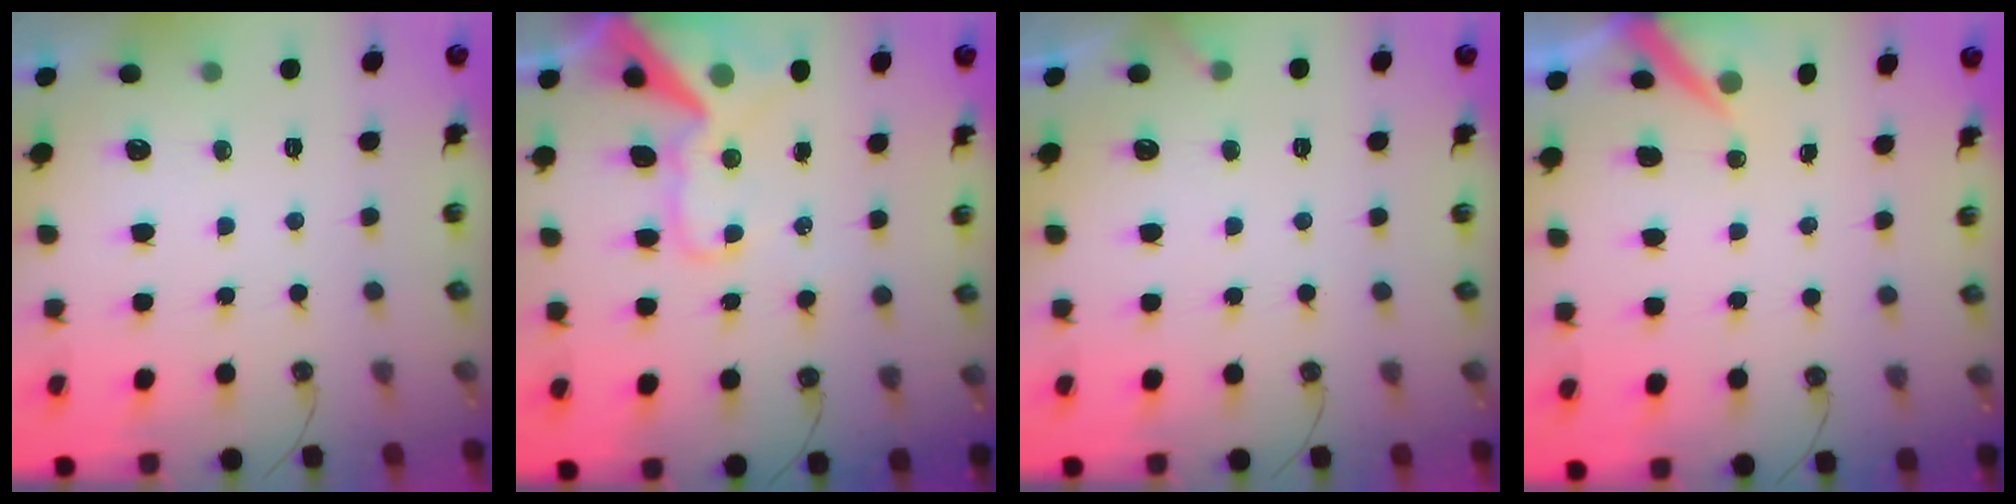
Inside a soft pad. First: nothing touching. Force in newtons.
{"total": 18.0, "press": 17.8, "slide": 2.4}
{"total": 4.4, "press": 4.4, "slide": 0.3}
{"total": 5.4, "press": 5.4, "slide": 0.5}